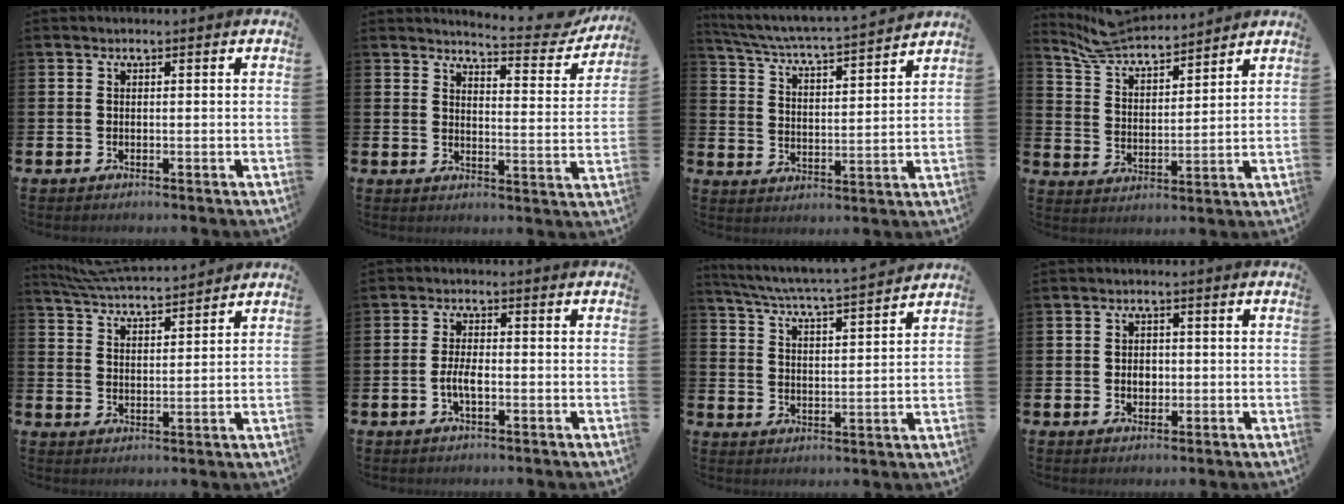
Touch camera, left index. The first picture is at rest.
{"total": 4.6, "force": [4.5, 0.2, 0.9], "torque": [-0.021, -0.041, 0.069]}
{"total": 5.0, "force": [4.8, -0.1, 1.5], "torque": [-0.055, -0.045, 0.075]}
{"total": 6.6, "force": [6.3, 1.4, 1.0], "torque": [-0.052, -0.046, 0.113]}
{"total": 5.4, "force": [5.3, 0.5, 0.9], "torque": [-0.041, -0.032, 0.094]}
{"total": 2.8, "force": [-0.8, 1.0, 2.5], "torque": [-0.043, 0.000, -0.015]}
{"total": 5.4, "force": [5.1, -0.2, 1.6], "torque": [-0.057, -0.042, 0.085]}
{"total": 2.1, "force": [-0.1, 1.6, 1.3], "torque": [-0.008, 0.000, -0.008]}